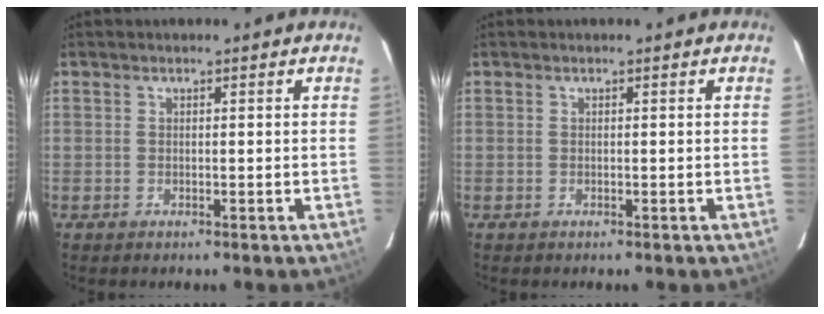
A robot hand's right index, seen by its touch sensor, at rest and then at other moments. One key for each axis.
{"total": 0.0}